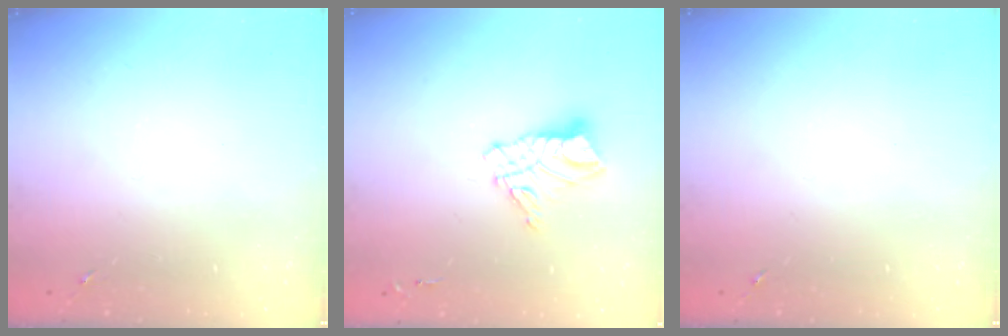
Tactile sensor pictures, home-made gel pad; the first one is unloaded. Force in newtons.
{"total": 11.0, "press": 10.9, "slide": 1.0}
{"total": 0.0}